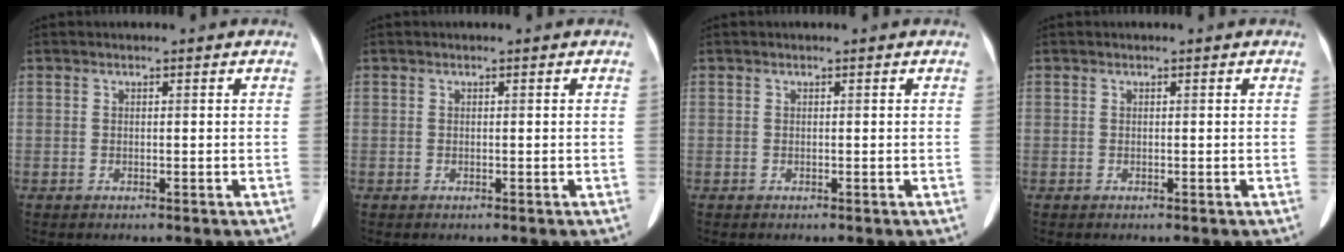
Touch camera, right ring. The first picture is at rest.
{"total": 0.0}
{"total": 0.0}
{"total": 0.0}